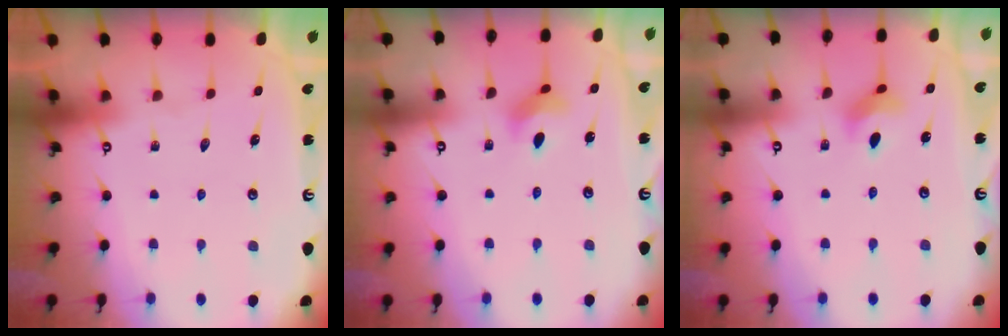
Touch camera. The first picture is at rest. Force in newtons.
{"total": 3.8, "press": 3.8, "slide": 0.6}
{"total": 3.8, "press": 3.8, "slide": 0.6}